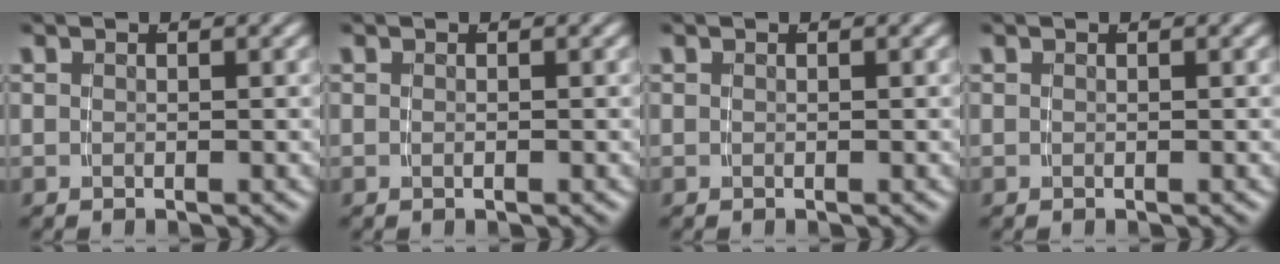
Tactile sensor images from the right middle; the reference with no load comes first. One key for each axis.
{"total": 0.0}
{"total": 0.0}
{"total": 0.0}